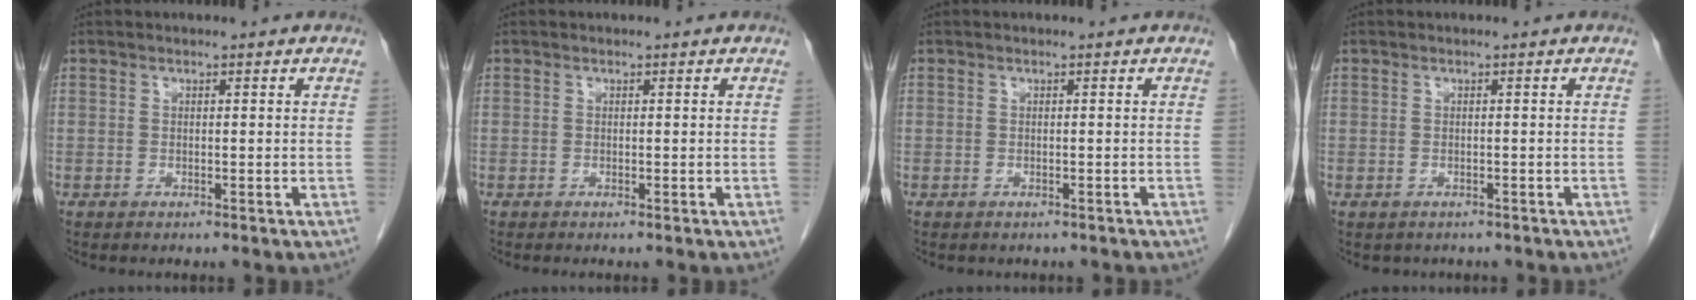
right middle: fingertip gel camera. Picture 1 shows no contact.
{"total": 0.0}
{"total": 1.4, "force": [-1.2, 0.6, 0.3], "torque": [-0.014, -0.001, -0.014]}
{"total": 1.9, "force": [-1.5, 1.1, 0.3], "torque": [-0.010, 0.000, -0.016]}